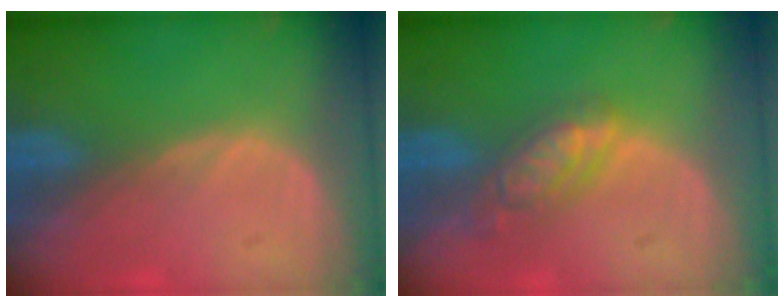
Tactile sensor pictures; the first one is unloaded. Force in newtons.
{"total": 5.5, "press": 5.0, "slide": 2.4}